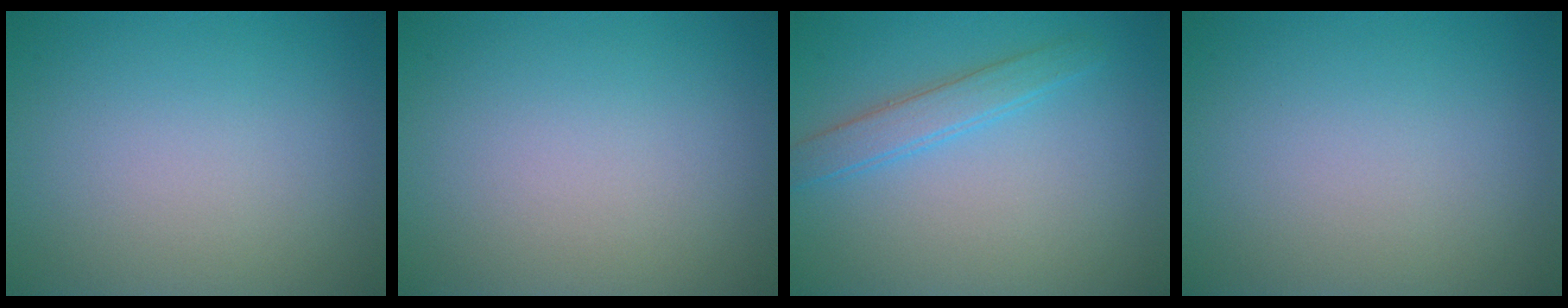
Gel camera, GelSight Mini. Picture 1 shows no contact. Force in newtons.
{"total": 0.0}
{"total": 2.4, "press": 2.4, "slide": 0.1}
{"total": 0.0}